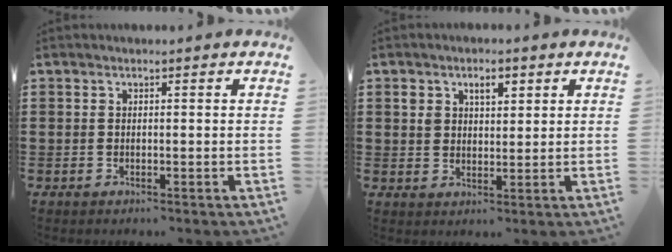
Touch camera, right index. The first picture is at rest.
{"total": 3.3, "force": [1.7, 2.2, 1.9], "torque": [-0.039, 0.009, 0.026]}